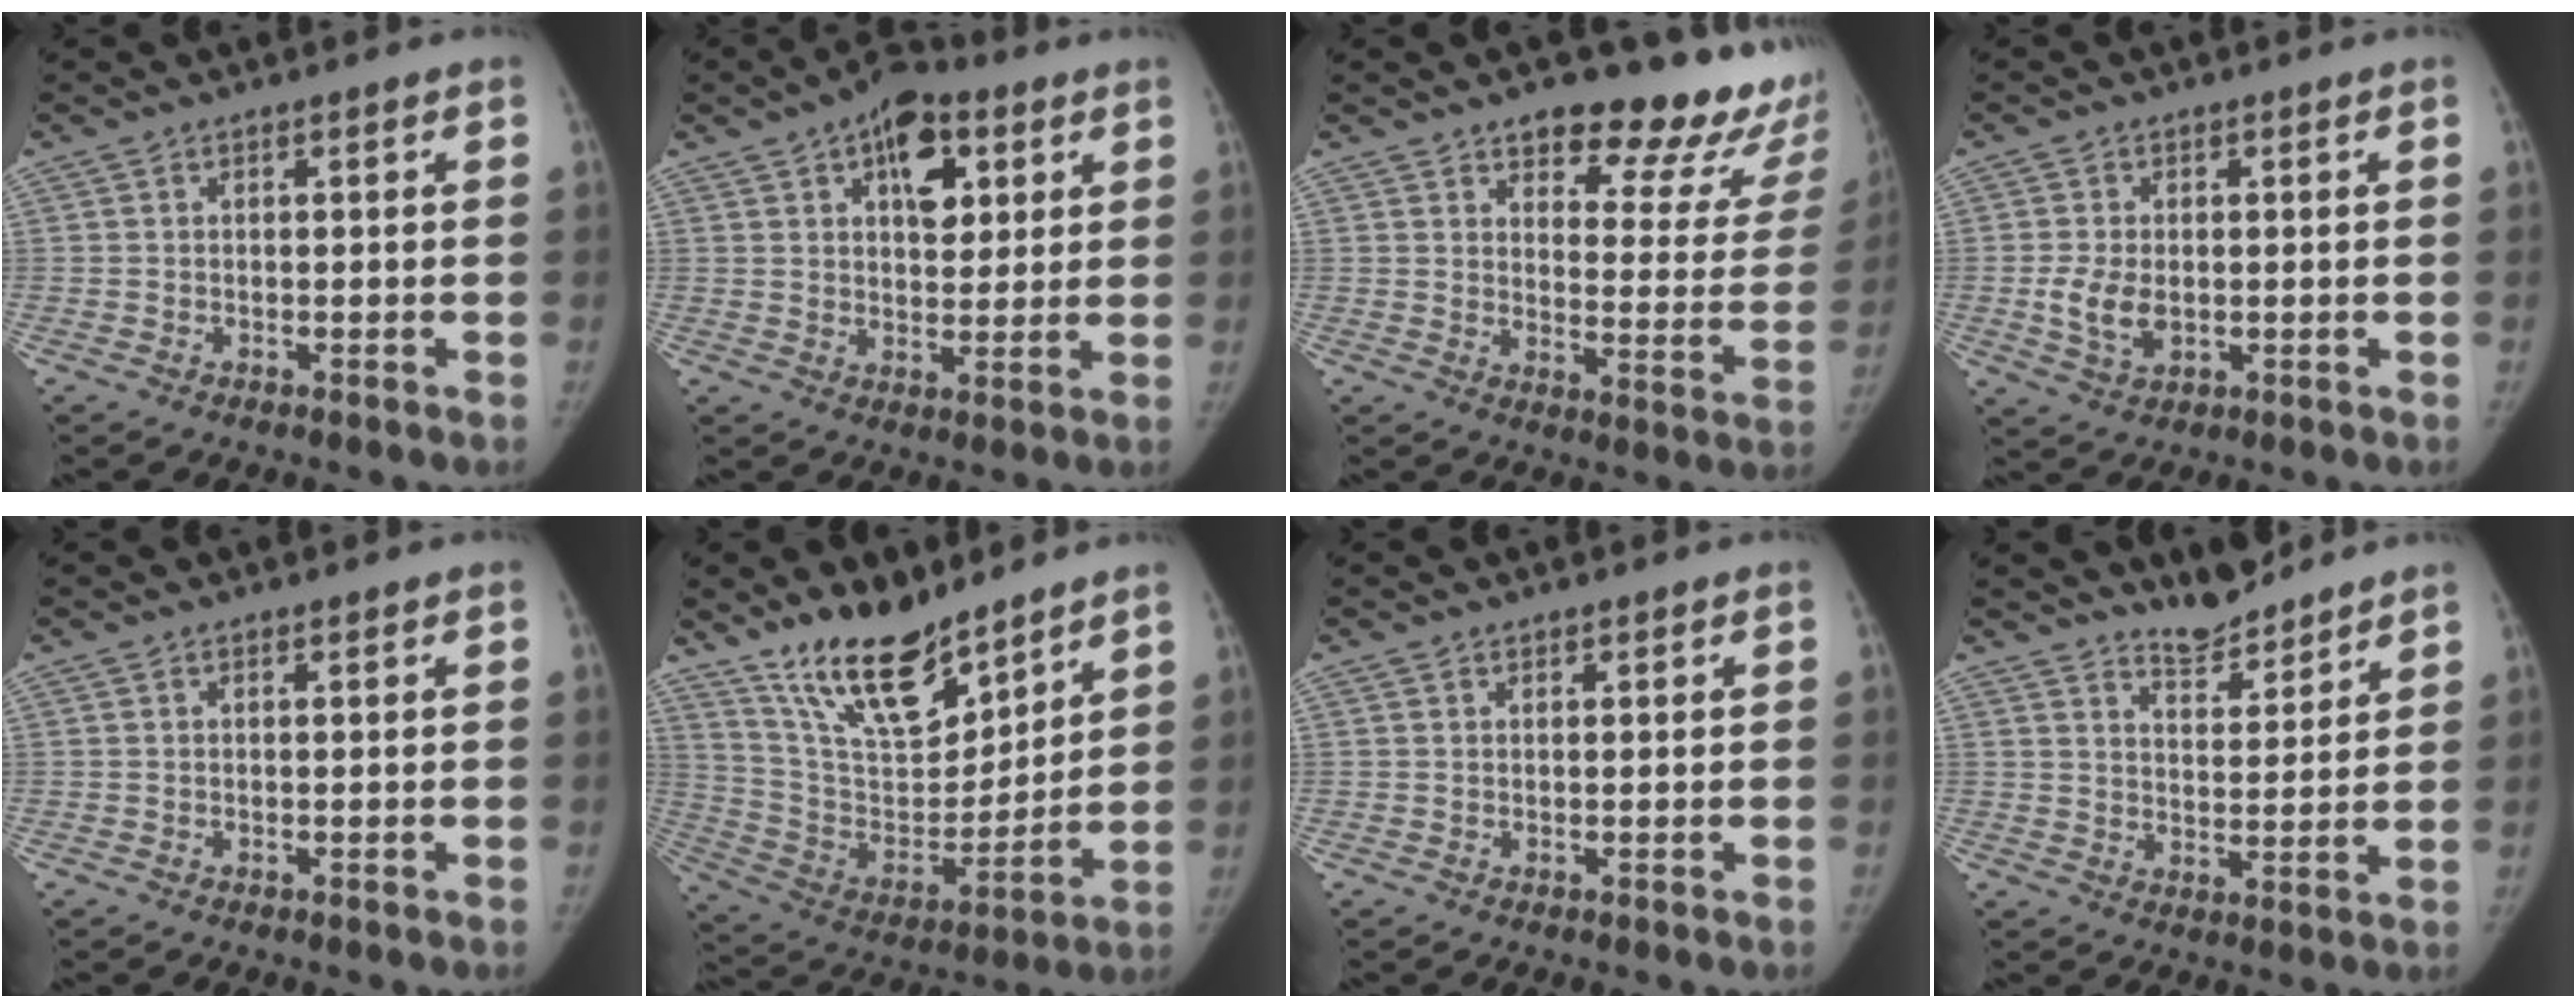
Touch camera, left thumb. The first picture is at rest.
{"total": 11.1, "force": [4.9, 6.3, 7.7], "torque": [-0.076, -0.009, 0.070]}
{"total": 21.8, "force": [17.0, 8.0, 11.1], "torque": [-0.088, -0.109, 0.205]}
{"total": 5.8, "force": [-0.4, 3.8, 4.3], "torque": [-0.081, -0.008, -0.002]}
{"total": 0.0}
{"total": 18.6, "force": [13.8, 7.3, 10.1], "torque": [-0.131, -0.085, 0.258]}
{"total": 0.7, "force": [0.5, 0.3, 0.1], "torque": [0.001, -0.004, 0.007]}
{"total": 6.8, "force": [6.3, 1.8, 1.9], "torque": [-0.012, -0.050, 0.110]}